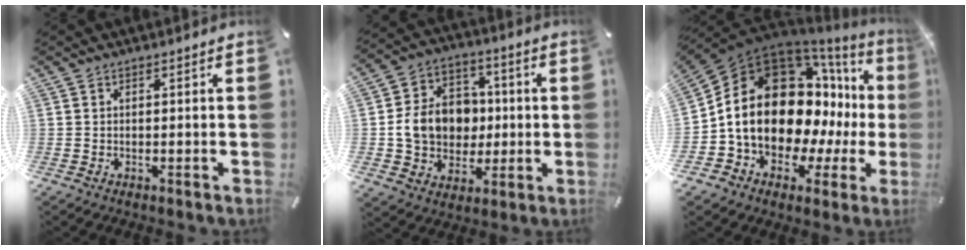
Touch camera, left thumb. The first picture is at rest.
{"total": 13.1, "force": [0.0, 11.6, 6.1], "torque": [-0.119, 0.018, 0.009]}
{"total": 22.8, "force": [2.3, 16.2, 15.8], "torque": [-0.290, -0.046, 0.062]}